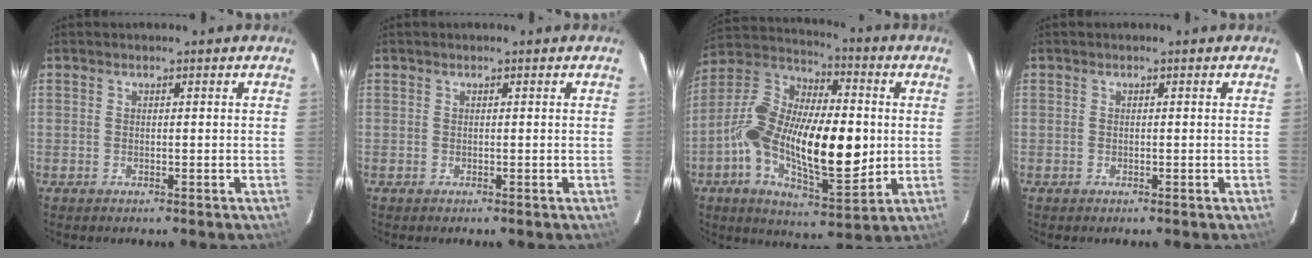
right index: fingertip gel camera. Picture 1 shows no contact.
{"total": 0.0}
{"total": 22.4, "force": [-2.3, 9.4, 20.3], "torque": [-0.372, -0.002, -0.045]}
{"total": 0.0}